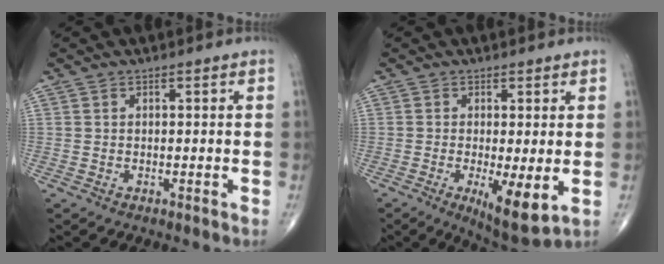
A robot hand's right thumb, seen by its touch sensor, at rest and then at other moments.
{"total": 7.9, "force": [-1.6, 2.1, 7.5], "torque": [-0.121, -0.025, -0.023]}